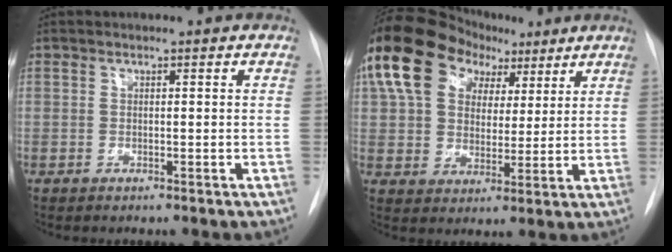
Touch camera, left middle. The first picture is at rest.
{"total": 15.0, "force": [8.1, 10.0, 7.8], "torque": [-0.156, 0.052, 0.141]}